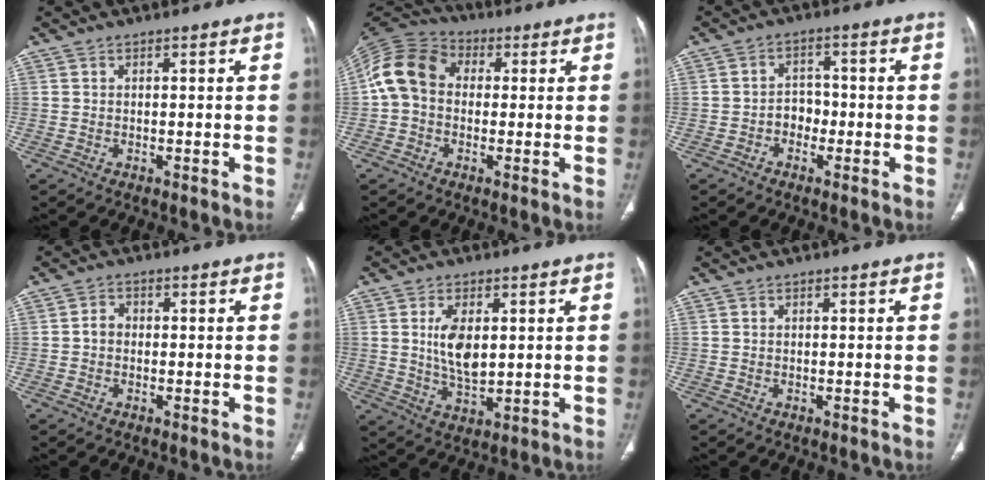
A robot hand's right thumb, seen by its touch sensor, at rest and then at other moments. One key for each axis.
{"total": 10.9, "fx": 0.5, "fy": 8.7, "fz": 6.6, "tx": -0.122, "ty": 0.032, "tz": -0.006}
{"total": 3.7, "fx": -1.4, "fy": 3.0, "fz": 1.6, "tx": -0.005, "ty": 0.017, "tz": -0.030}
{"total": 2.0, "fx": -0.3, "fy": 1.6, "fz": 1.1, "tx": -0.012, "ty": 0.009, "tz": -0.010}
{"total": 7.7, "fx": 1.6, "fy": 4.0, "fz": 6.4, "tx": -0.112, "ty": -0.013, "tz": 0.035}
{"total": 0.0}